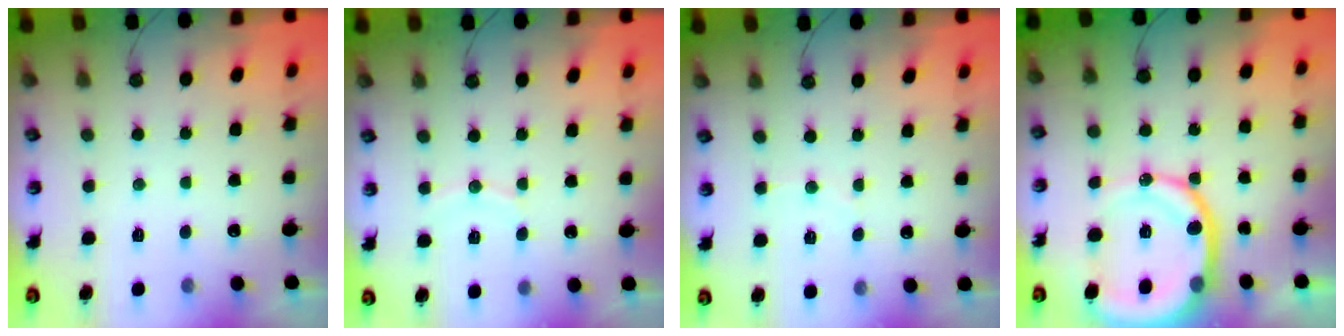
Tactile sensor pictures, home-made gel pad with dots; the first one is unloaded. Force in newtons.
{"total": 5.5, "press": 5.5, "slide": 0.1}
{"total": 4.3, "press": 4.2, "slide": 0.4}
{"total": 16.8, "press": 16.6, "slide": 2.4}